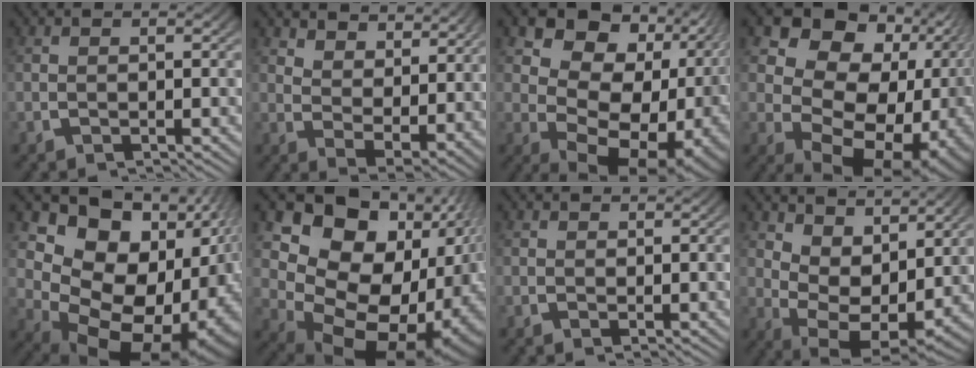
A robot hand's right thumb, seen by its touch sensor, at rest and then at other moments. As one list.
[{"total": 5.3, "force": [1.5, 3.2, 4.0], "torque": [-0.069, -0.031, 0.041]}, {"total": 17.5, "force": [-1.6, 11.8, 12.8], "torque": [-0.211, -0.050, -0.007]}, {"total": 19.3, "force": [-0.5, 13.6, 13.7], "torque": [-0.243, -0.047, 0.009]}, {"total": 17.1, "force": [-1.6, 11.6, 12.5], "torque": [-0.222, -0.056, 0.000]}, {"total": 19.3, "force": [-1.2, 13.5, 13.8], "torque": [-0.251, -0.057, 0.004]}, {"total": 1.1, "force": [0.9, 0.5, 0.4], "torque": [0.002, -0.004, 0.018]}, {"total": 8.4, "force": [0.0, 5.3, 6.5], "torque": [-0.131, -0.055, 0.018]}]